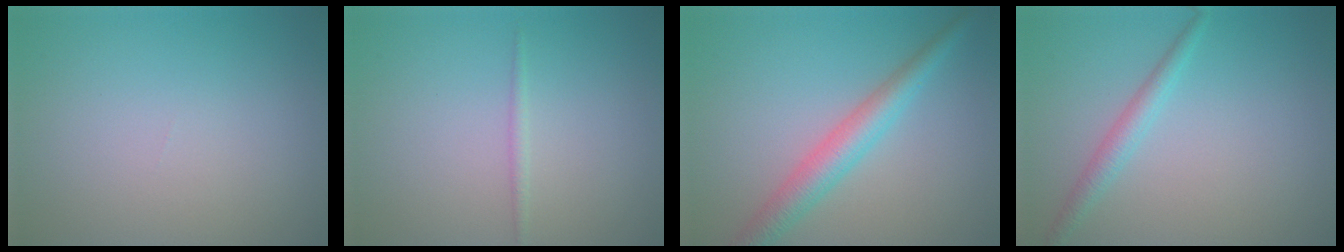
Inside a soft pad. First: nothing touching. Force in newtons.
{"total": 0.7, "press": 0.7, "slide": 0.0}
{"total": 3.9, "press": 3.9, "slide": 0.1}
{"total": 1.9, "press": 1.9, "slide": 0.1}